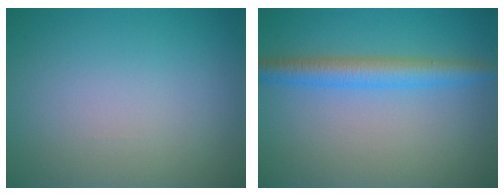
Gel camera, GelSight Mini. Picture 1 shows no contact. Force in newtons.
{"total": 3.6, "press": 3.6, "slide": 0.0}